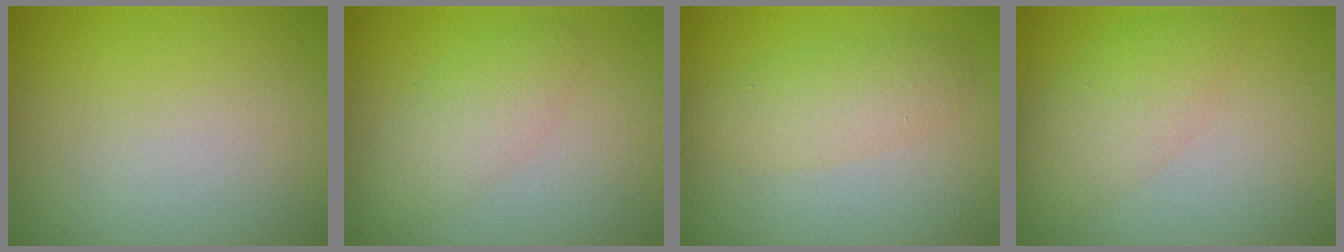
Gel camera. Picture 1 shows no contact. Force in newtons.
{"total": 2.9, "press": 2.9, "slide": 0.1}
{"total": 2.7, "press": 2.7, "slide": 0.0}
{"total": 3.6, "press": 3.6, "slide": 0.1}